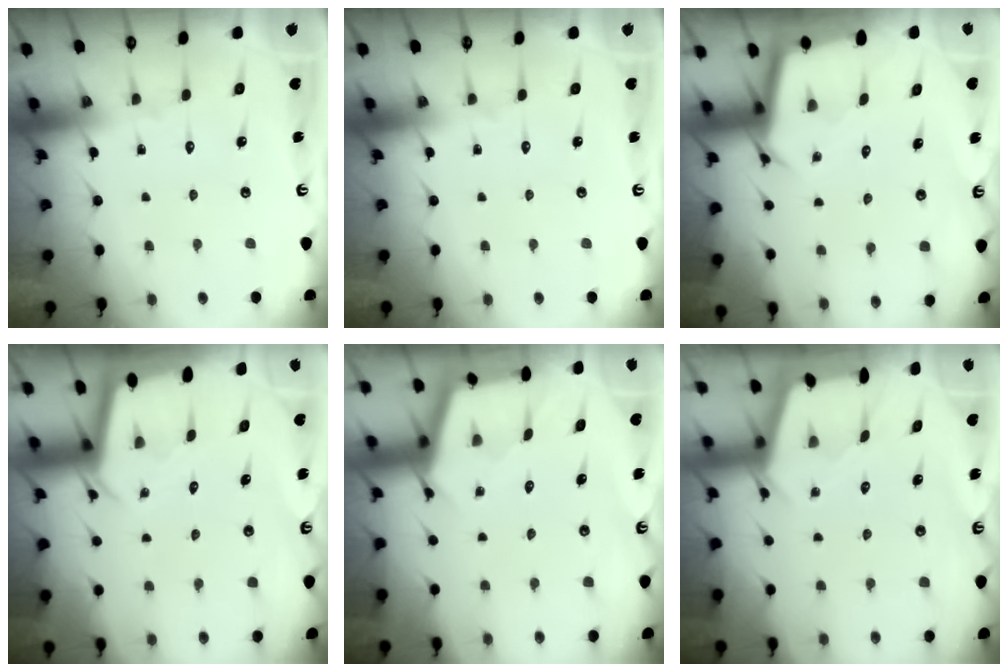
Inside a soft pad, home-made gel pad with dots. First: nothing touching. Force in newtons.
{"total": 0.0}
{"total": 2.9, "press": 2.9, "slide": 0.1}
{"total": 2.0, "press": 2.0, "slide": 0.1}
{"total": 2.6, "press": 2.6, "slide": 0.2}
{"total": 2.4, "press": 2.4, "slide": 0.3}